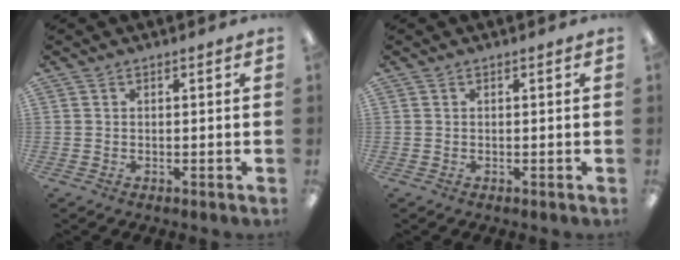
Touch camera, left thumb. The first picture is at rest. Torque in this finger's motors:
{"motor_torque": [-0.06, -0.05, 0.03, -0.01, 0.00]}